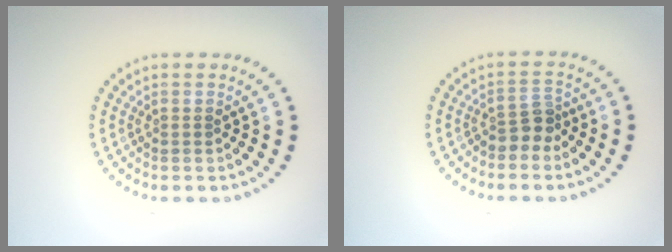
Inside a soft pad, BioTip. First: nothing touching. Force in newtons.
{"total": 2.2, "press": 1.7, "slide": 1.4}